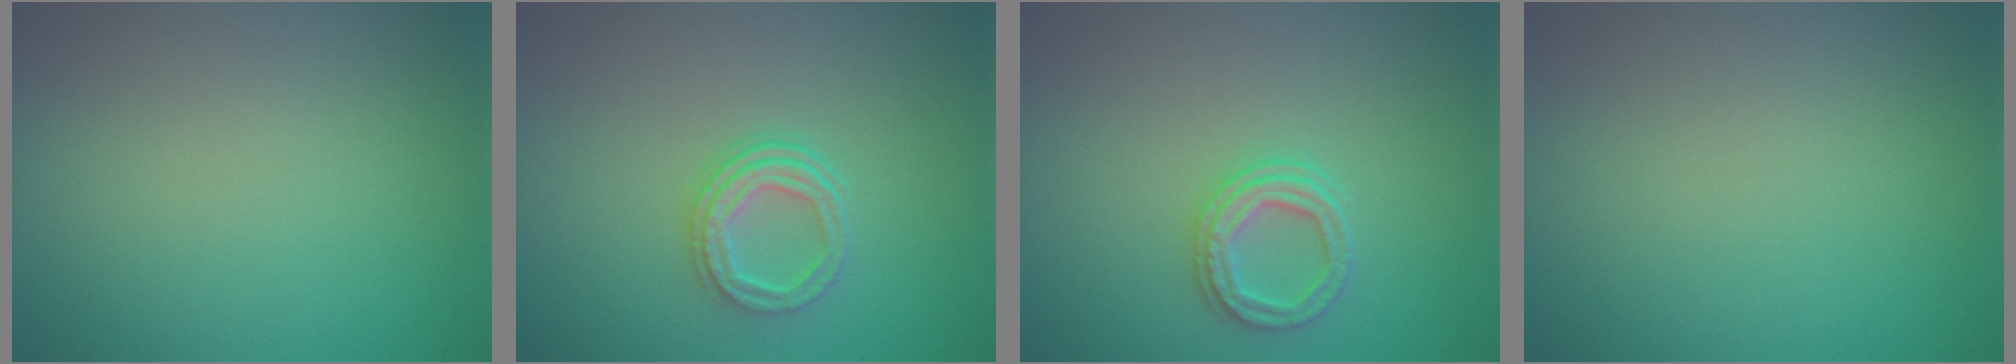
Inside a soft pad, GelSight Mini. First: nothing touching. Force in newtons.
{"total": 3.1, "press": 2.4, "slide": 1.9}
{"total": 2.5, "press": 2.4, "slide": 0.6}
{"total": 0.0}